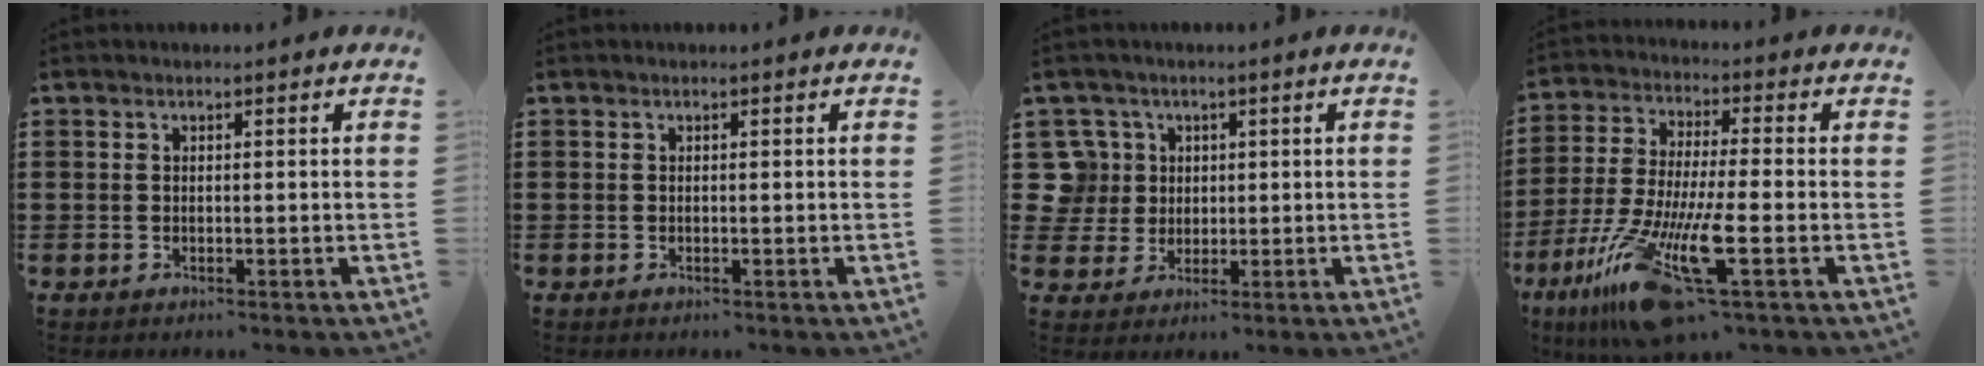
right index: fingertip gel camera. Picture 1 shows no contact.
{"total": 0.0}
{"total": 6.4, "force": [1.3, 6.1, 1.3], "torque": [-0.070, 0.014, 0.021]}
{"total": 15.4, "force": [-7.9, 2.7, 12.9], "torque": [-0.278, -0.005, -0.142]}